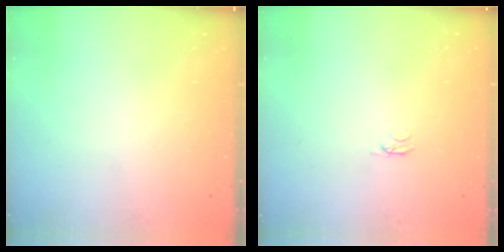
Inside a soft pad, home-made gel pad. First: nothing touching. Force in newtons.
{"total": 2.1, "press": 2.0, "slide": 0.3}